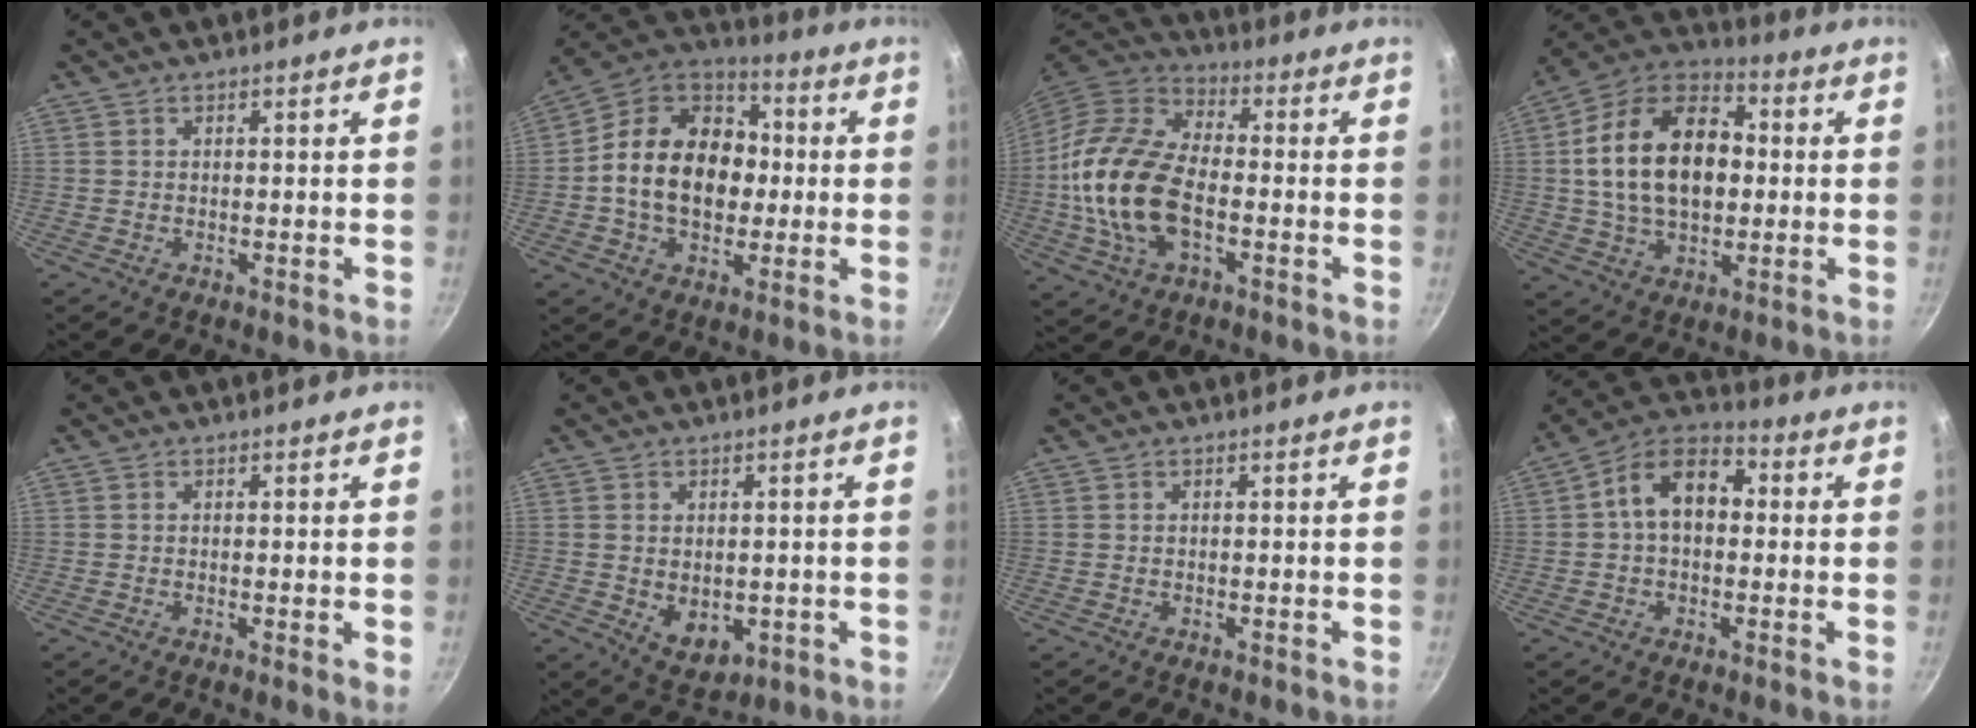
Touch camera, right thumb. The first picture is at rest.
{"total": 19.2, "force": [-0.5, 14.3, 12.8], "torque": [-0.181, 0.034, -0.022]}
{"total": 19.4, "force": [-2.9, 11.3, 15.5], "torque": [-0.290, 0.028, -0.065]}
{"total": 20.8, "force": [1.4, 13.6, 15.6], "torque": [-0.240, 0.028, 0.014]}
{"total": 1.2, "force": [0.1, 0.0, 1.2], "torque": [-0.016, -0.007, -0.003]}
{"total": 5.2, "force": [-0.4, 3.6, 3.7], "torque": [-0.049, -0.013, 0.004]}
{"total": 0.0}
{"total": 11.2, "force": [1.0, 7.6, 8.2], "torque": [-0.101, 0.035, -0.003]}